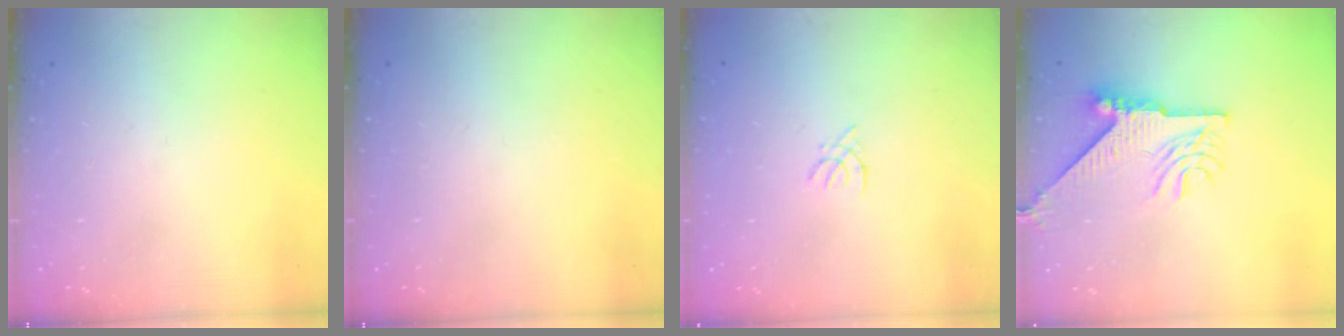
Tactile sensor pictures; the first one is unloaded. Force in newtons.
{"total": 0.0}
{"total": 1.8, "press": 1.8, "slide": 0.4}
{"total": 9.4, "press": 9.4, "slide": 1.2}